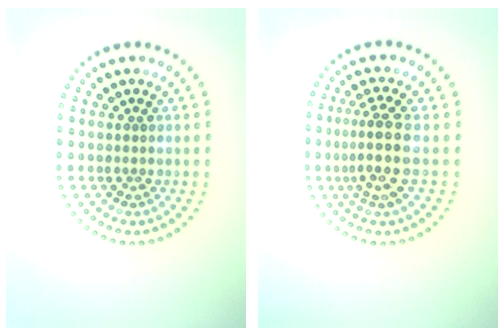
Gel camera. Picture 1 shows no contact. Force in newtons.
{"total": 3.7, "press": 3.0, "slide": 2.2}